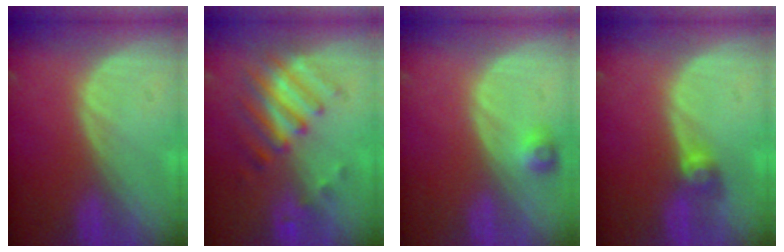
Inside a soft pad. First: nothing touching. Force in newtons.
{"total": 7.9, "press": 6.9, "slide": 3.9}
{"total": 2.5, "press": 2.3, "slide": 1.0}
{"total": 2.6, "press": 2.5, "slide": 0.6}